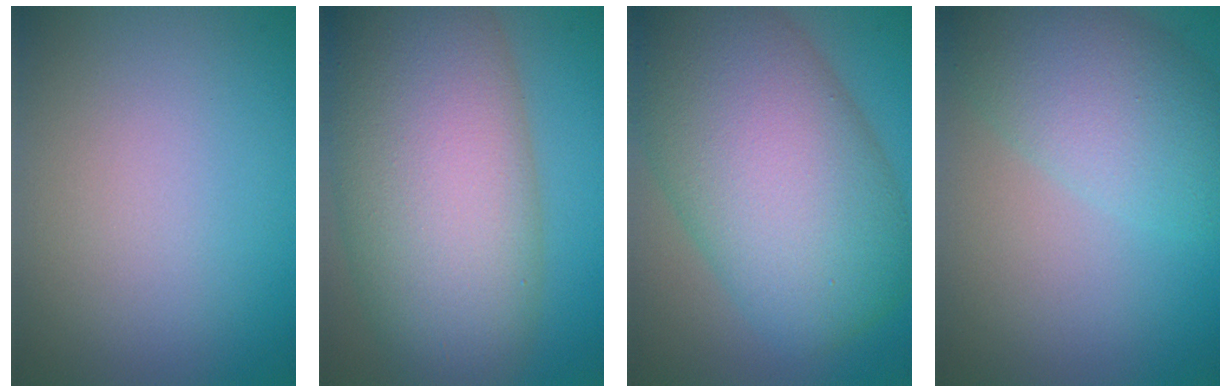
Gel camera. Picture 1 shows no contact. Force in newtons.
{"total": 14.3, "press": 14.2, "slide": 0.7}
{"total": 14.5, "press": 14.5, "slide": 0.7}
{"total": 6.4, "press": 6.4, "slide": 0.3}